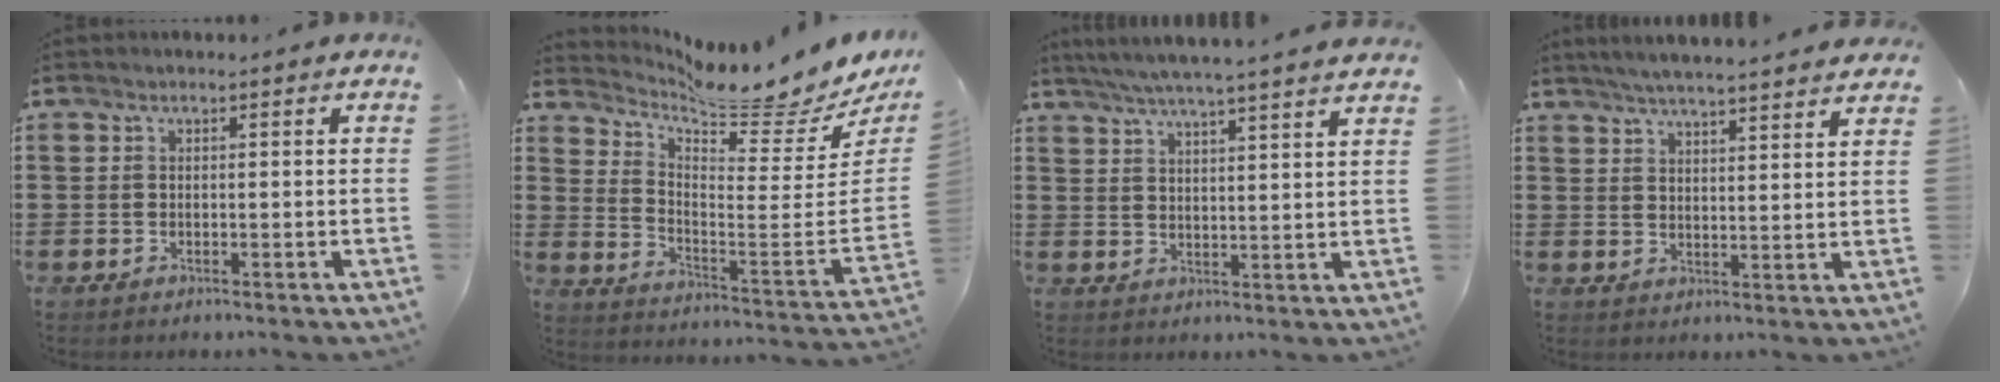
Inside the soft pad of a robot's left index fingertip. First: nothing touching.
{"total": 8.1, "force": [7.8, 0.0, 2.0], "torque": [-0.055, -0.080, 0.128]}
{"total": 5.0, "force": [4.6, -0.6, 1.9], "torque": [-0.051, -0.021, 0.081]}
{"total": 4.3, "force": [4.1, -0.5, 1.2], "torque": [-0.037, -0.019, 0.071]}